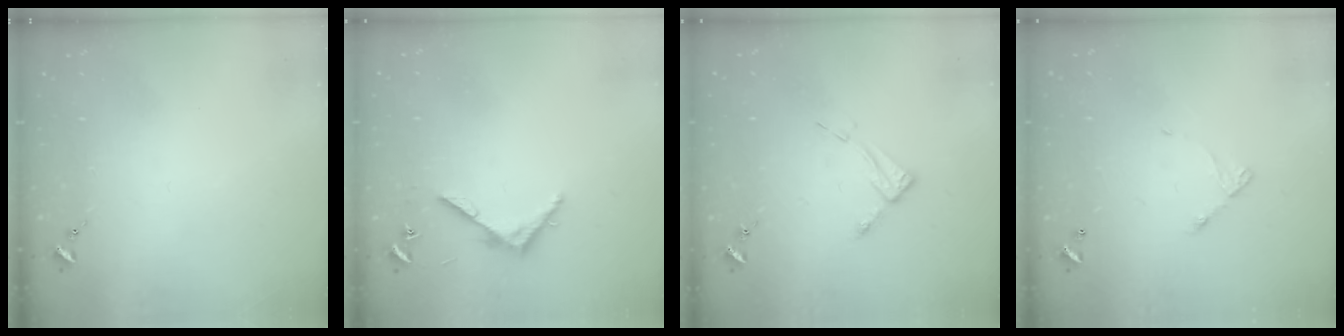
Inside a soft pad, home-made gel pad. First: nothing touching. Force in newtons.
{"total": 5.0, "press": 5.0, "slide": 0.4}
{"total": 6.5, "press": 6.5, "slide": 0.5}
{"total": 5.5, "press": 5.5, "slide": 0.3}